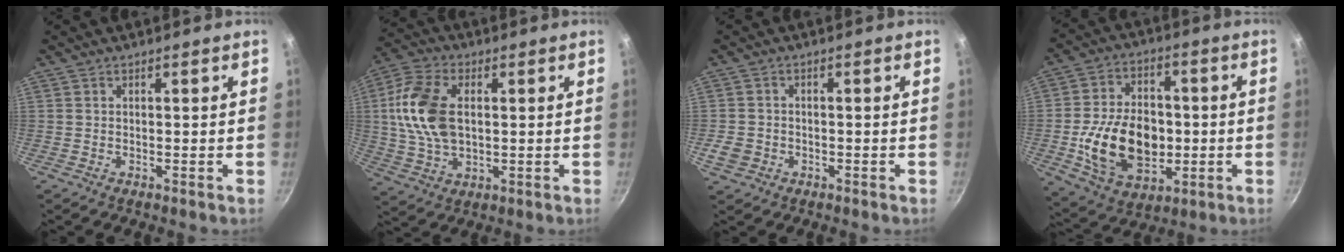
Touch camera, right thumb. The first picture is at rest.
{"total": 14.0, "force": [1.7, 8.7, 10.8], "torque": [-0.204, 0.006, 0.028]}
{"total": 3.9, "force": [-1.4, 3.3, 1.7], "torque": [-0.031, 0.013, -0.020]}
{"total": 18.3, "force": [-2.2, 12.8, 12.9], "torque": [-0.198, 0.015, -0.030]}